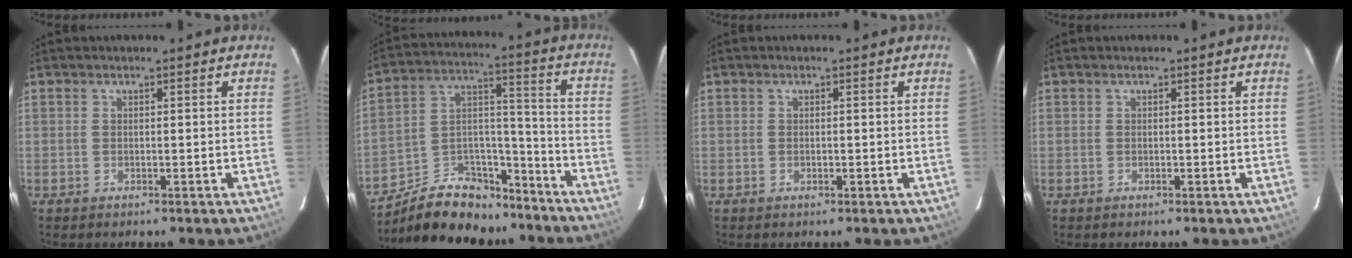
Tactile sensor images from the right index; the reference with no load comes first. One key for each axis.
{"total": 17.1, "fx": -12.9, "fy": 8.7, "fz": 7.1, "tx": -0.138, "ty": 0.055, "tz": -0.195}
{"total": 0.6, "fx": -0.1, "fy": 0.5, "fz": 0.3, "tx": -0.004, "ty": 0.001, "tz": -0.001}
{"total": 0.0}